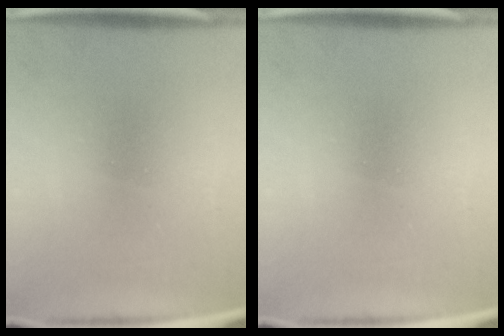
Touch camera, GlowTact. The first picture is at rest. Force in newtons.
{"total": 0.0}